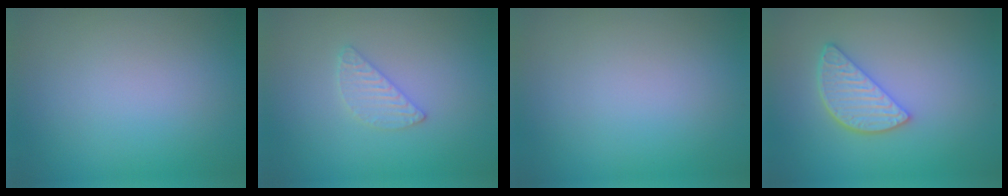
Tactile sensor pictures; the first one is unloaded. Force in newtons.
{"total": 1.9, "press": 1.8, "slide": 0.2}
{"total": 0.0}
{"total": 3.6, "press": 3.0, "slide": 2.0}